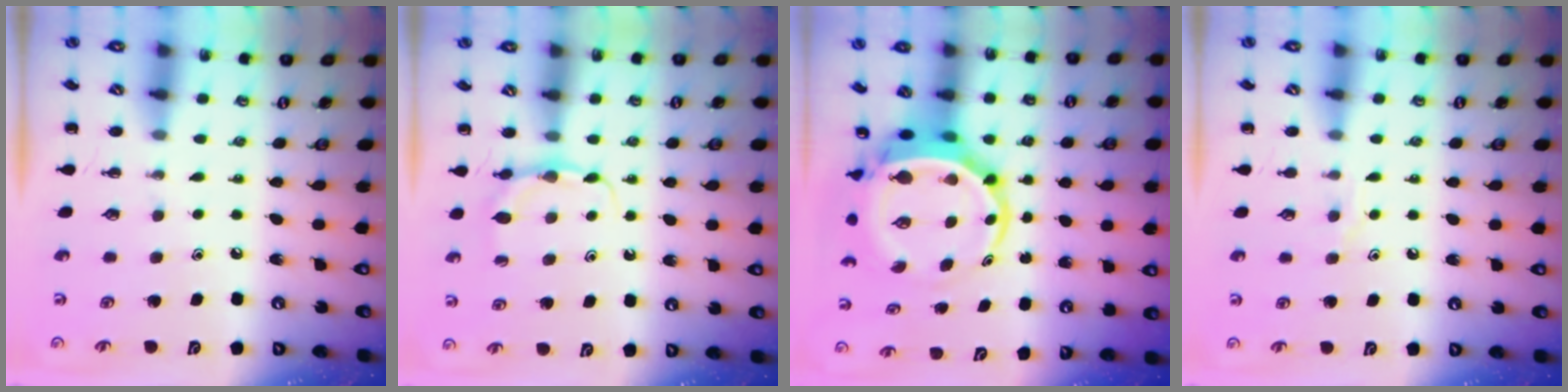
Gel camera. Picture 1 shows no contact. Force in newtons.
{"total": 4.6, "press": 4.5, "slide": 1.1}
{"total": 7.1, "press": 6.9, "slide": 2.0}
{"total": 5.8, "press": 5.7, "slide": 0.9}